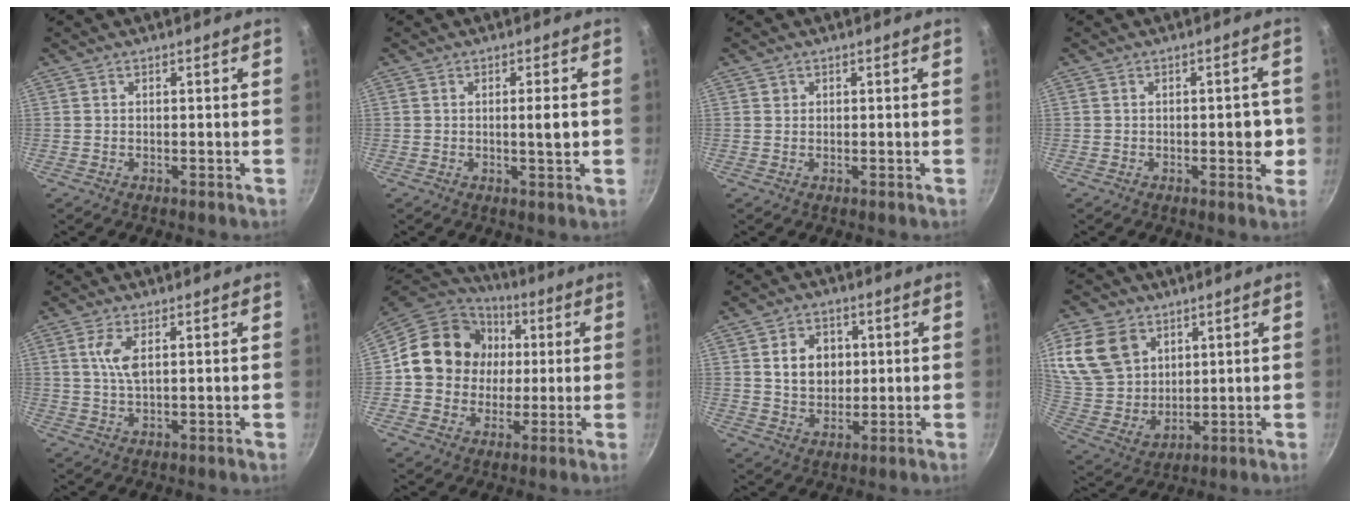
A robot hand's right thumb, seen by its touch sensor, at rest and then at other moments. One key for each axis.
{"total": 3.3, "fx": 0.0, "fy": 0.3, "fz": 3.3, "tx": -0.049, "ty": -0.003, "tz": -0.001}
{"total": 0.6, "fx": 0.2, "fy": 0.6, "fz": 0.0, "tx": 0.005, "ty": 0.002, "tz": 0.002}
{"total": 4.7, "fx": -0.6, "fy": 2.2, "fz": 4.1, "tx": -0.034, "ty": 0.002, "tz": -0.009}
{"total": 4.6, "fx": 1.4, "fy": 1.7, "fz": 4.0, "tx": -0.085, "ty": -0.002, "tz": 0.031}
{"total": 16.3, "fx": 2.0, "fy": 14.7, "fz": 6.8, "tx": -0.090, "ty": 0.016, "tz": 0.025}
{"total": 8.4, "fx": 1.6, "fy": 6.6, "fz": 4.9, "tx": -0.053, "ty": -0.004, "tz": 0.028}
{"total": 16.8, "fx": 7.2, "fy": 12.5, "fz": 8.6, "tx": -0.153, "ty": -0.023, "tz": 0.155}